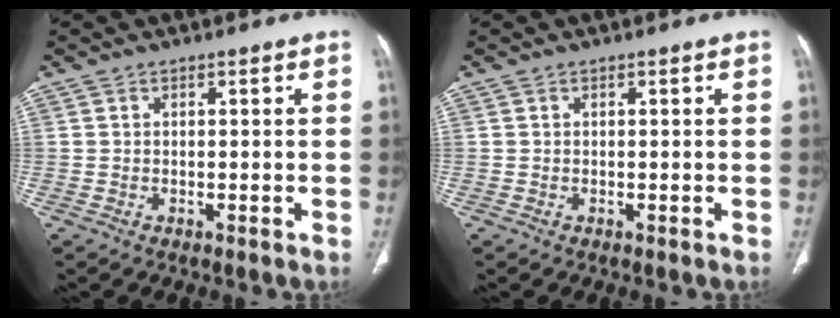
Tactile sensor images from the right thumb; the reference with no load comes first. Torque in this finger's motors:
{"motor_torque": [-0.15, 0.18, -0.12, 0.08, -0.01]}